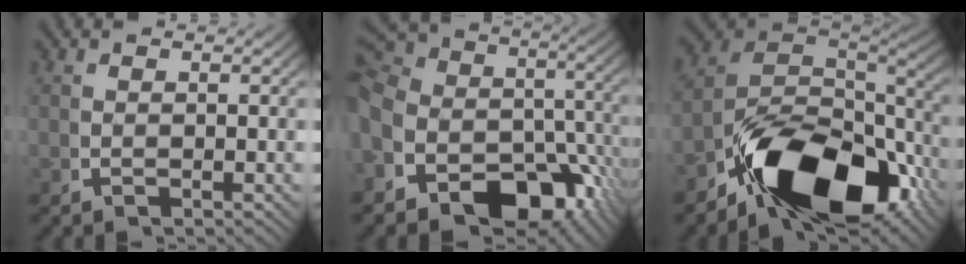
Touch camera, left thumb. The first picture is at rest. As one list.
[{"total": 15.6, "force": [-1.4, 11.8, 10.1], "torque": [-0.170, -0.034, -0.021]}, {"total": 18.5, "force": [-5.6, 10.7, 14.0], "torque": [-0.271, -0.055, -0.068]}]